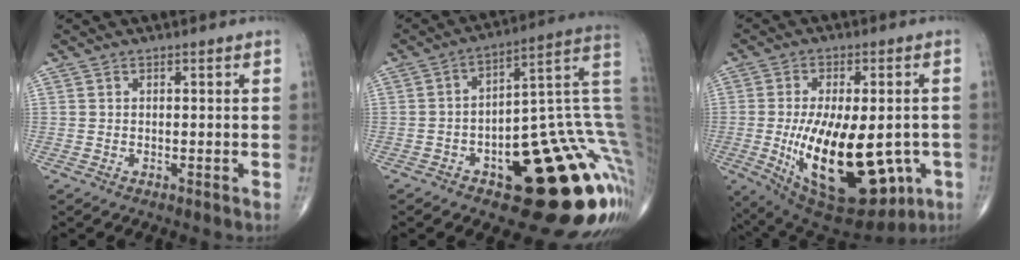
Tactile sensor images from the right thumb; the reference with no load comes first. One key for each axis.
{"total": 25.9, "fx": -4.6, "fy": 10.9, "fz": 23.1, "tx": -0.190, "ty": 0.052, "tz": -0.046}
{"total": 24.7, "fx": -5.4, "fy": 12.0, "fz": 20.9, "tx": -0.335, "ty": -0.022, "tz": -0.052}